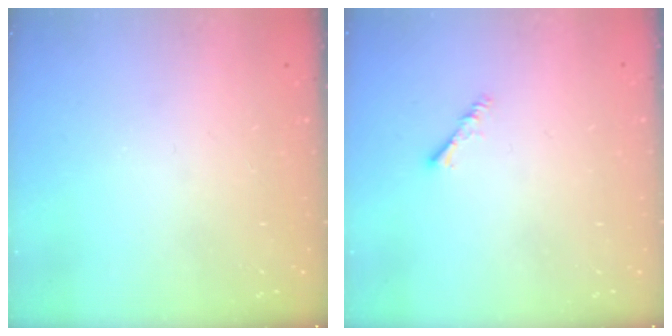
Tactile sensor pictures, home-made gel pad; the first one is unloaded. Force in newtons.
{"total": 1.9, "press": 1.9, "slide": 0.4}